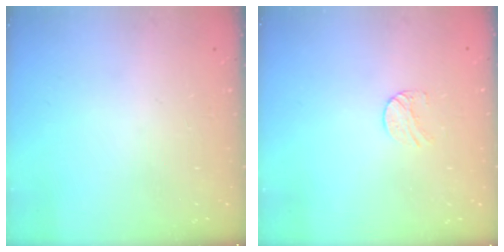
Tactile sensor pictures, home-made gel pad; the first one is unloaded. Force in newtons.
{"total": 5.5, "press": 5.5, "slide": 0.4}